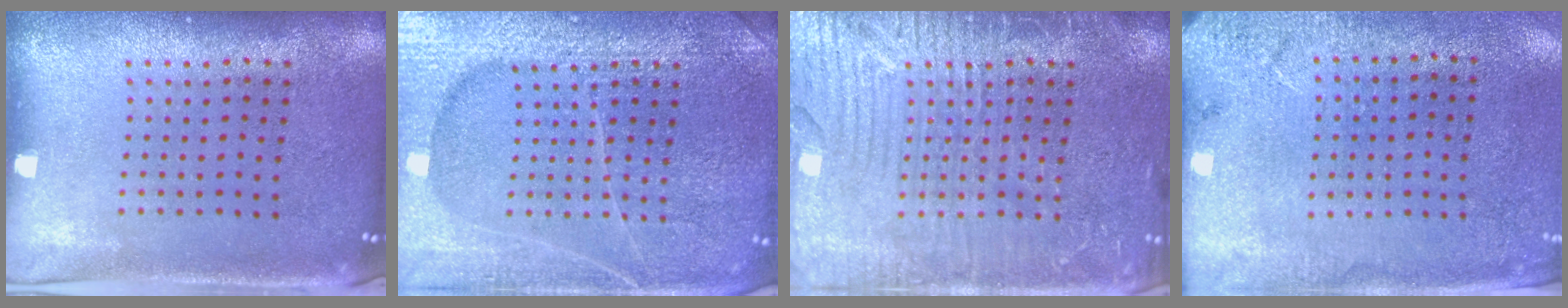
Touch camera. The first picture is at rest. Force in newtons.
{"total": 6.7, "press": 6.6, "slide": 0.9}
{"total": 6.2, "press": 6.1, "slide": 0.8}
{"total": 2.6, "press": 2.3, "slide": 1.2}